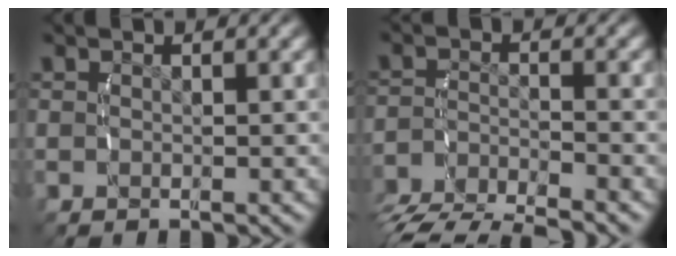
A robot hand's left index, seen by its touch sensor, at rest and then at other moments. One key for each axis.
{"total": 7.8, "fx": -7.4, "fy": 1.8, "fz": 1.6, "tx": -0.009, "ty": -0.017, "tz": -0.120}